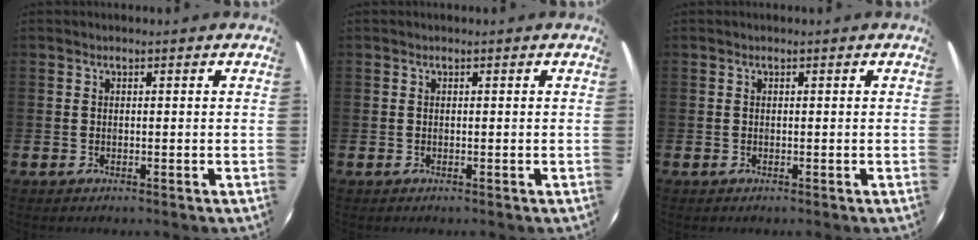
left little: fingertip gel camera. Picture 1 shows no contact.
{"total": 0.0}
{"total": 0.0}